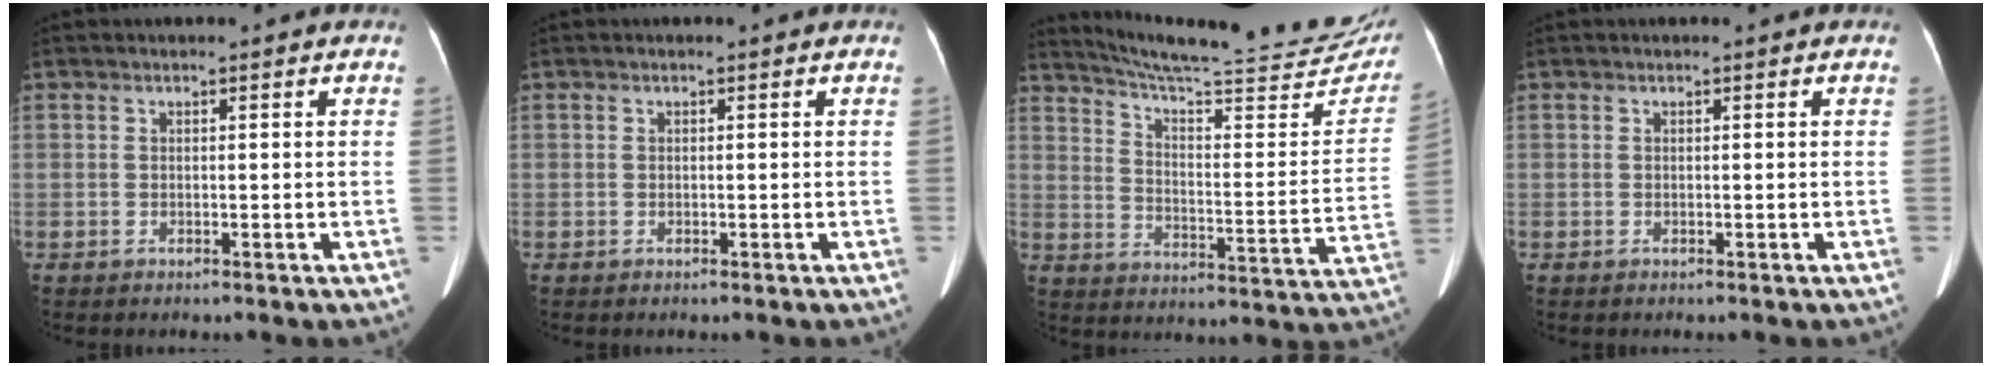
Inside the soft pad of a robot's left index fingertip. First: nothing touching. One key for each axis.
{"total": 0.0}
{"total": 27.3, "fx": 24.5, "fy": 2.5, "fz": 11.8, "tx": -0.176, "ty": -0.070, "tz": 0.315}
{"total": 0.0}